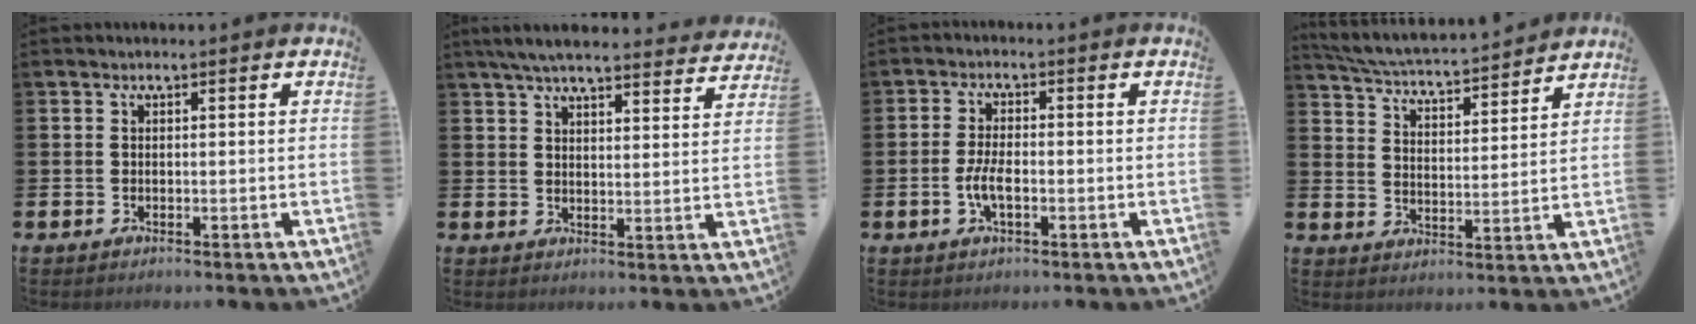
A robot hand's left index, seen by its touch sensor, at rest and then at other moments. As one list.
[{"total": 5.7, "force": [5.4, 0.7, 1.8], "torque": [-0.046, -0.029, 0.095]}, {"total": 3.6, "force": [-1.0, 1.4, 3.1], "torque": [-0.057, -0.001, -0.021]}, {"total": 4.9, "force": [4.8, 0.2, 0.9], "torque": [-0.040, -0.045, 0.079]}]